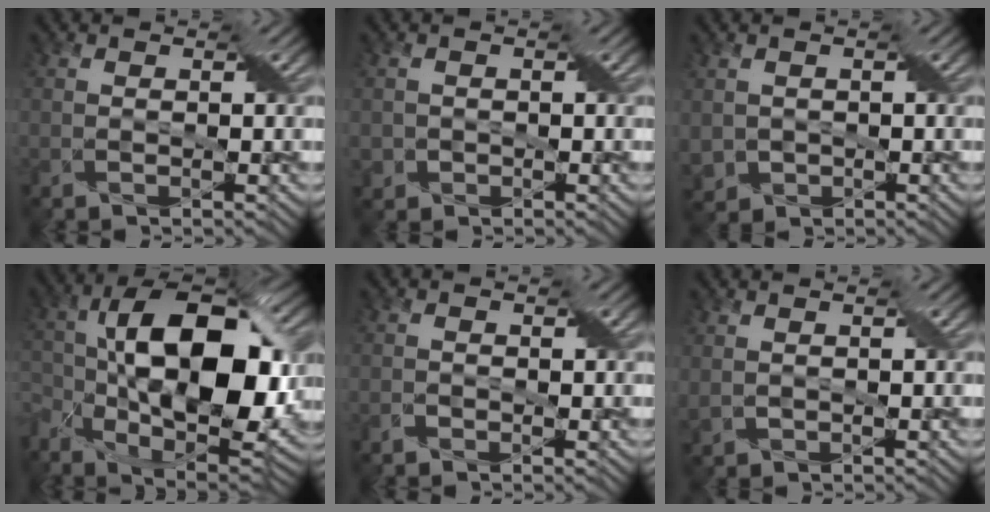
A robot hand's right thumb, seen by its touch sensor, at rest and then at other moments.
{"total": 1.4, "force": [-0.4, 1.4, 0.0], "torque": [0.000, -0.004, -0.008]}
{"total": 2.6, "force": [-0.1, 2.5, 0.8], "torque": [-0.038, -0.013, 0.000]}
{"total": 18.5, "force": [-0.9, 9.9, 15.6], "torque": [-0.273, -0.006, -0.013]}
{"total": 0.8, "force": [-0.4, 0.6, 0.3], "torque": [-0.008, 0.000, -0.010]}
{"total": 1.2, "force": [0.5, 0.9, 0.6], "torque": [-0.024, 0.000, 0.015]}